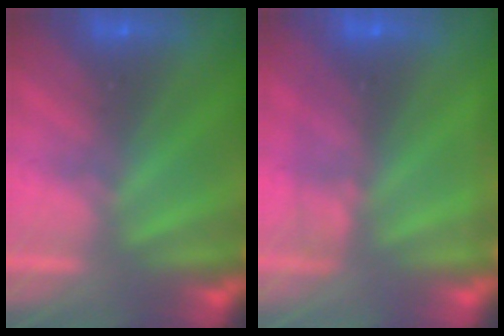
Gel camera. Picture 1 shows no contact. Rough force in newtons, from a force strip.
{"total": 2.2}